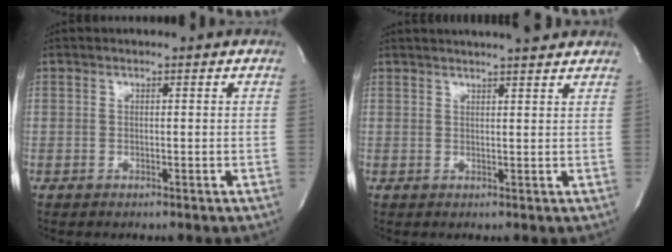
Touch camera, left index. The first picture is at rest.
{"total": 8.1, "force": [7.3, 0.5, 3.5], "torque": [-0.053, 0.018, 0.088]}